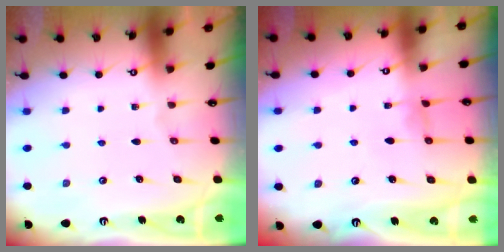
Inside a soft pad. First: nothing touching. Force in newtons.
{"total": 0.7, "press": 0.4, "slide": 0.5}